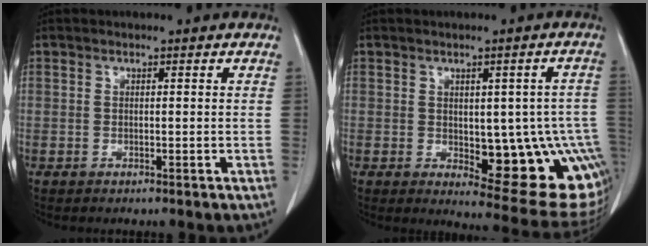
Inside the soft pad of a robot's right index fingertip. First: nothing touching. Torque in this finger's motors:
{"motor_torque": [1.28, -0.83, 0.29, 0.04]}